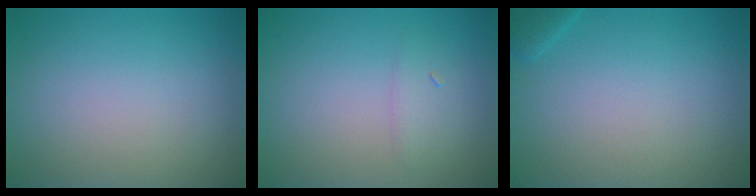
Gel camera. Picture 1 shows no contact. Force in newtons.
{"total": 1.3, "press": 1.3, "slide": 0.1}
{"total": 1.1, "press": 1.1, "slide": 0.1}